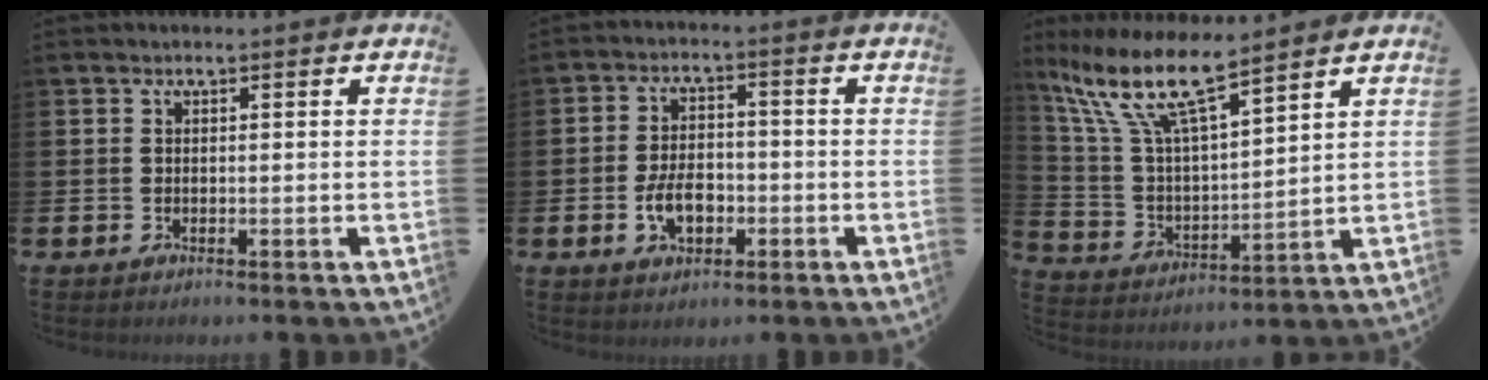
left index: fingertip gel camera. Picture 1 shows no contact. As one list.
[{"total": 5.0, "force": [-1.5, 3.1, 3.6], "torque": [-0.059, 0.003, -0.032]}, {"total": 11.3, "force": [8.9, 2.3, 6.5], "torque": [-0.162, -0.043, 0.154]}]